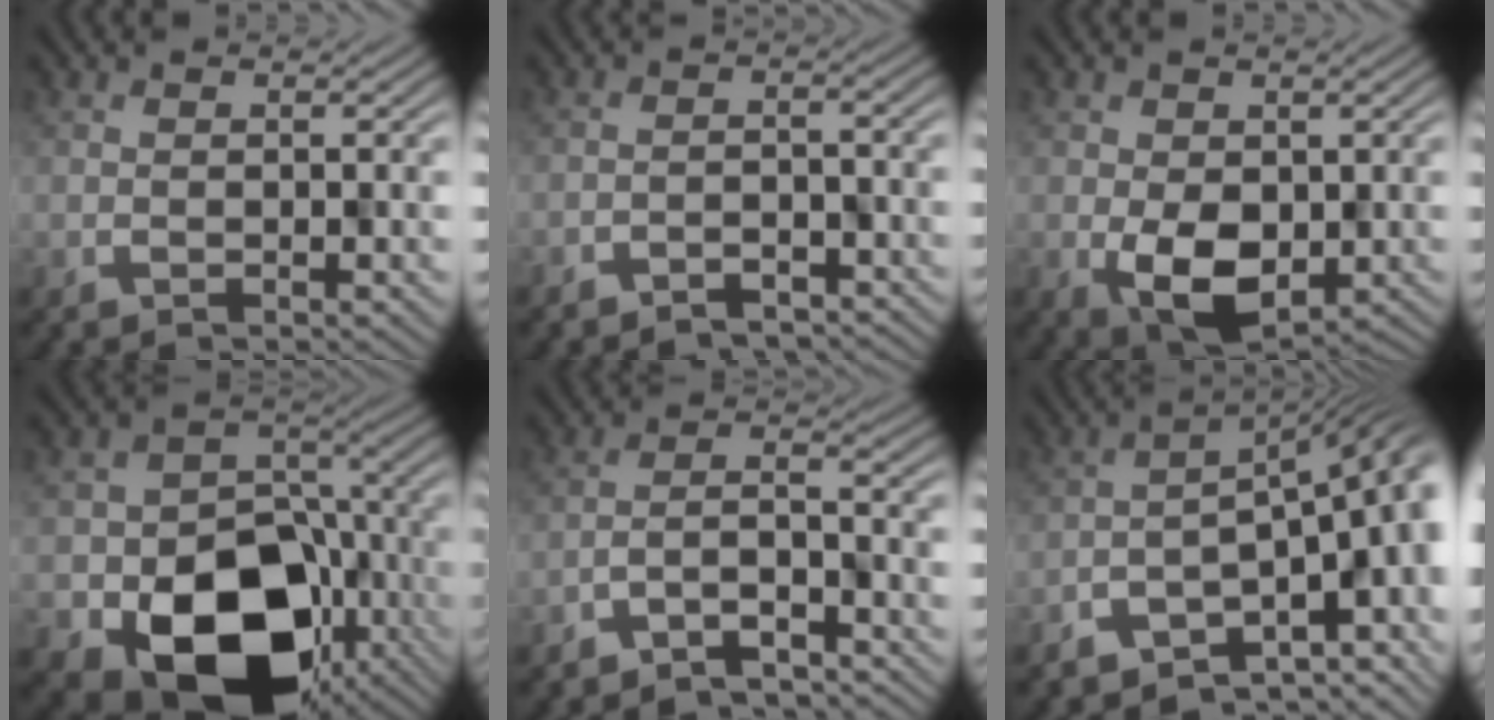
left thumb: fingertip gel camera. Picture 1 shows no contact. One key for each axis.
{"total": 3.3, "fx": -3.2, "fy": 0.6, "fz": 0.5, "tx": -0.013, "ty": -0.007, "tz": -0.046}
{"total": 7.3, "fx": -1.6, "fy": 5.0, "fz": 5.1, "tx": -0.102, "ty": -0.030, "tz": -0.013}
{"total": 15.2, "fx": -5.4, "fy": 11.4, "fz": 8.4, "tx": -0.142, "ty": -0.056, "tz": -0.073}
{"total": 4.9, "fx": -4.4, "fy": 1.3, "fz": 1.7, "tx": -0.026, "ty": -0.003, "tz": -0.076}
{"total": 10.1, "fx": -3.6, "fy": 3.7, "fz": 8.6, "tx": -0.126, "ty": -0.013, "tz": -0.047}